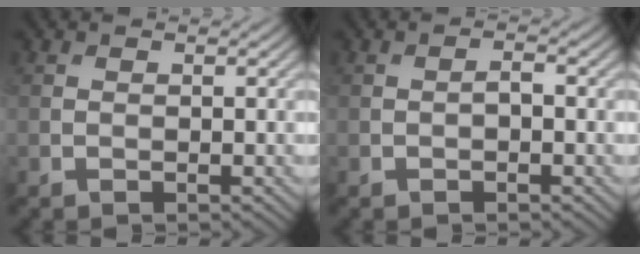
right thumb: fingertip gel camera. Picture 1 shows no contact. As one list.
[{"total": 1.1, "force": [-0.3, 0.5, 0.9], "torque": [-0.017, 0.004, -0.006]}]